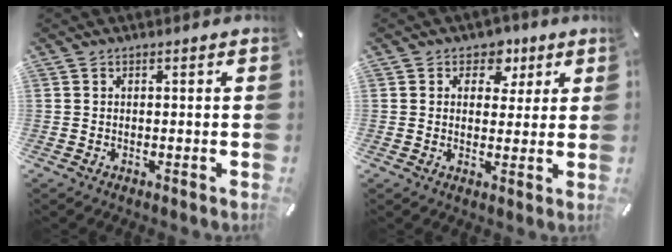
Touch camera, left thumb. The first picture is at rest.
{"total": 6.0, "force": [2.5, 4.9, 2.4], "torque": [-0.015, -0.009, 0.036]}